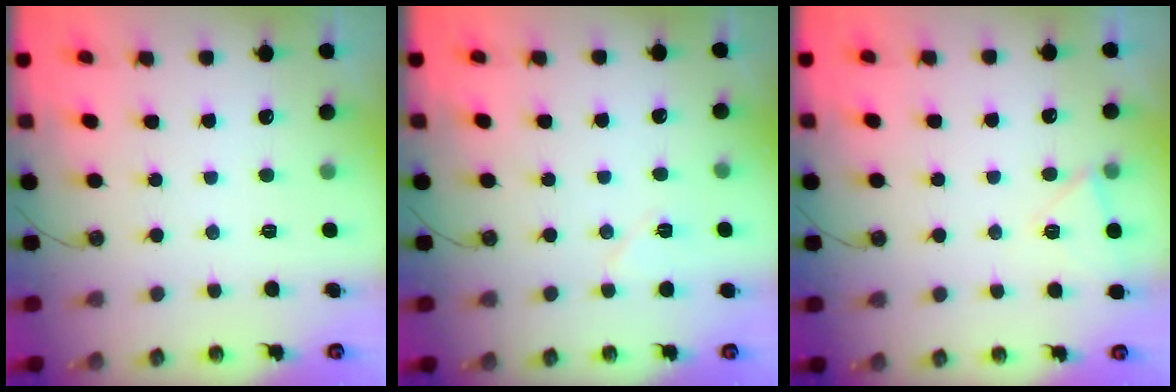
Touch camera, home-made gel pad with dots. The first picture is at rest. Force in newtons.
{"total": 7.3, "press": 6.4, "slide": 3.6}
{"total": 4.8, "press": 3.2, "slide": 3.6}